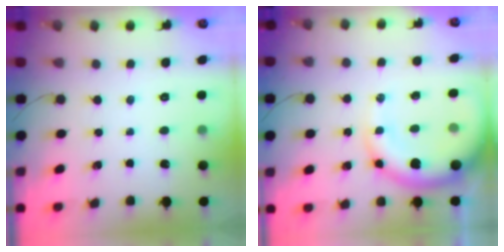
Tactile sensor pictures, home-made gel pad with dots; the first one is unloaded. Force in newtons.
{"total": 15.0, "press": 14.7, "slide": 3.2}